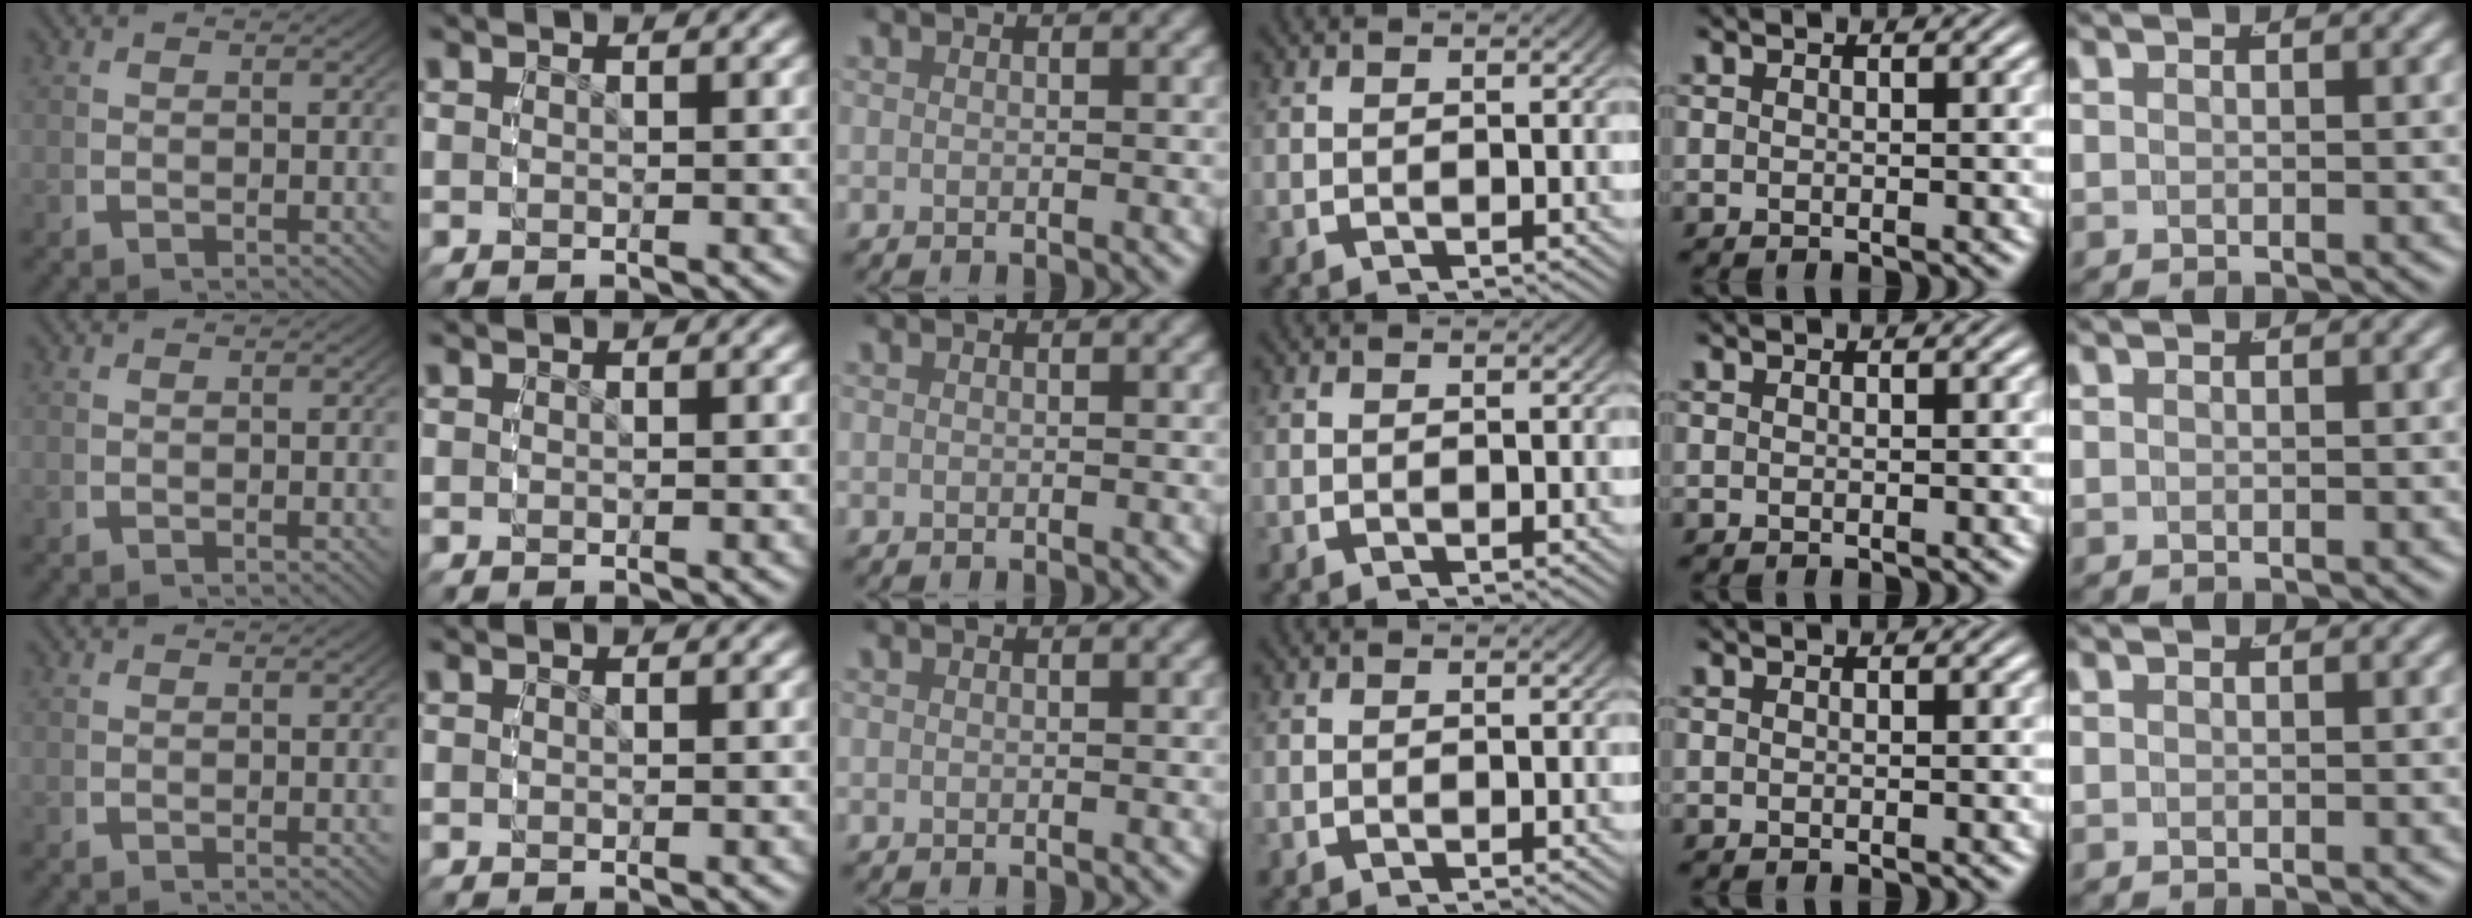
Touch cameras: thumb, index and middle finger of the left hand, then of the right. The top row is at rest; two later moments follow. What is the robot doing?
{"motion": "reach", "object": "backpack"}